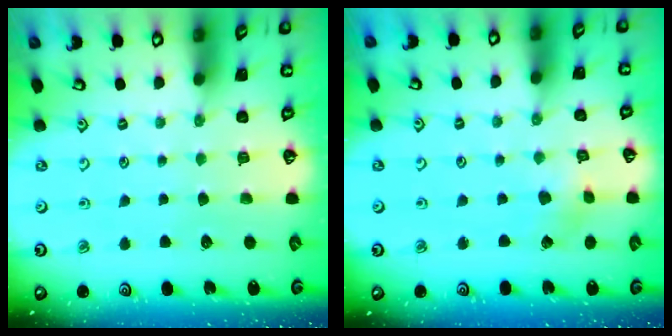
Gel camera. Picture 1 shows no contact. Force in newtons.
{"total": 2.7, "press": 2.7, "slide": 0.3}